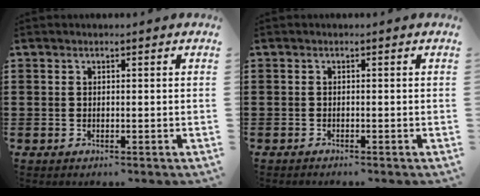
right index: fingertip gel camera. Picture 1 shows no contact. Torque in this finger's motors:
{"motor_torque": [-1.07, 1.07, -0.07, -0.02]}